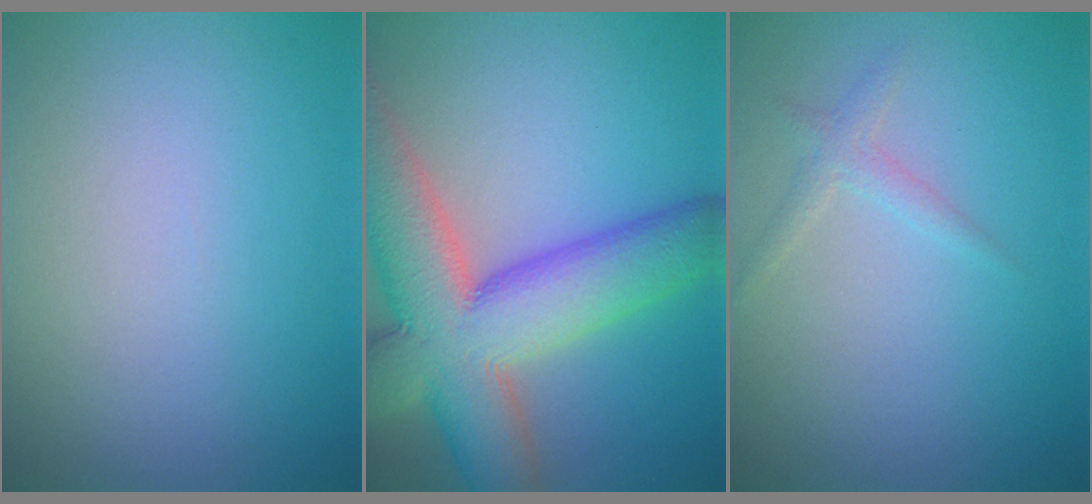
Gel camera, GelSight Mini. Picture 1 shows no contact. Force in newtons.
{"total": 12.5, "press": 12.4, "slide": 1.0}
{"total": 1.3, "press": 1.3, "slide": 0.0}